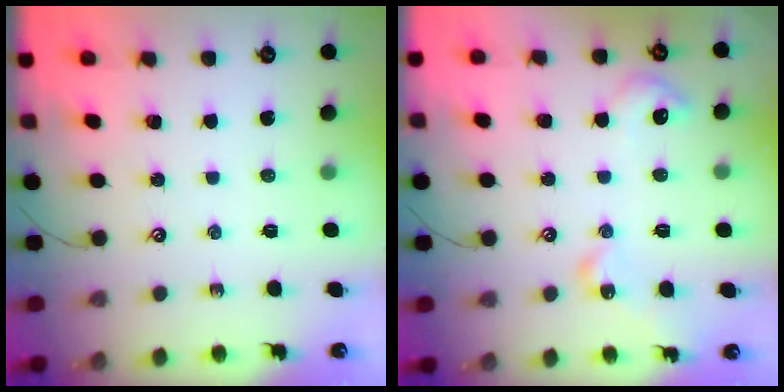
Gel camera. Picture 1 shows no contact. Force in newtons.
{"total": 5.5, "press": 5.5, "slide": 0.3}